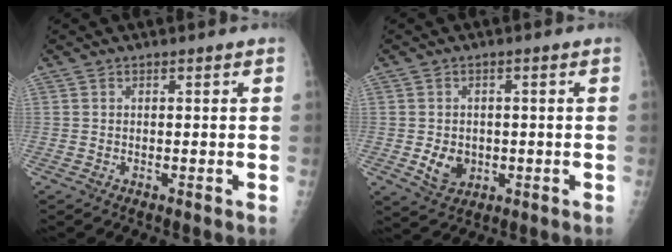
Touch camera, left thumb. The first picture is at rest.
{"total": 5.0, "force": [-0.9, 4.0, 3.0], "torque": [-0.034, -0.001, -0.005]}